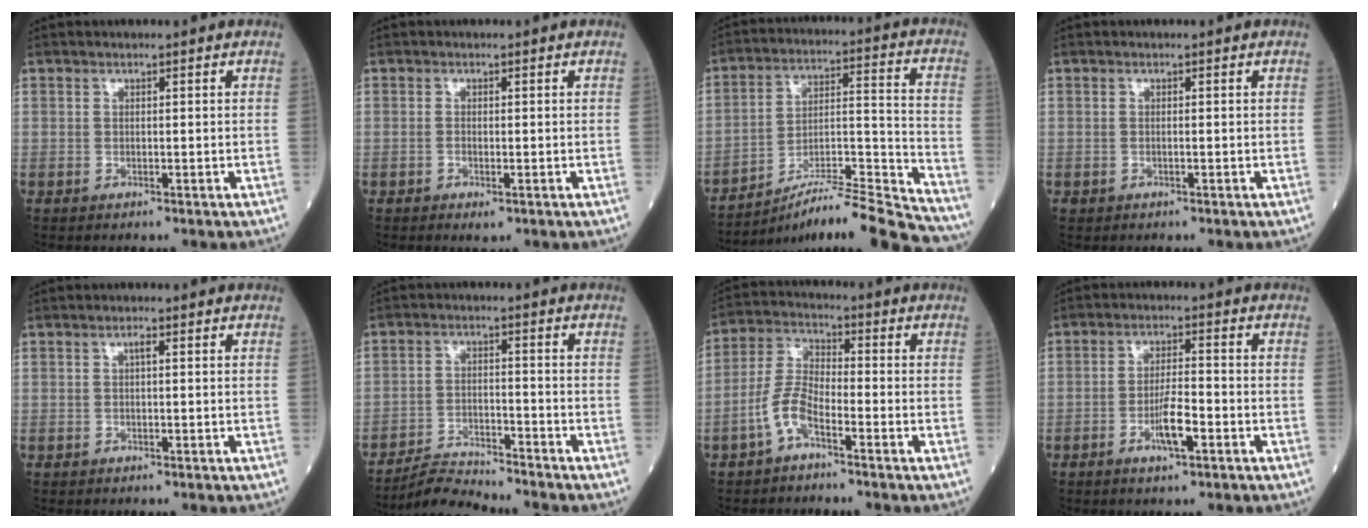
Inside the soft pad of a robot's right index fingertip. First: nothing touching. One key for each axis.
{"total": 1.5, "fx": -0.6, "fy": 0.5, "fz": 1.3, "tx": -0.022, "ty": -0.002, "tz": -0.003}
{"total": 19.0, "fx": -17.4, "fy": 0.2, "fz": 7.7, "tx": -0.107, "ty": 0.022, "tz": -0.276}
{"total": 0.0}
{"total": 0.8, "fx": 0.2, "fy": 0.1, "fz": 0.7, "tx": -0.014, "ty": 0.002, "tz": 0.004}
{"total": 5.6, "fx": -5.5, "fy": -0.9, "fz": -0.2, "tx": -0.002, "ty": -0.010, "tz": -0.098}
{"total": 5.9, "fx": -3.2, "fy": 2.0, "fz": 4.5, "tx": -0.107, "ty": 0.006, "tz": -0.068}
{"total": 5.1, "fx": -2.2, "fy": 0.8, "fz": 4.5, "tx": -0.087, "ty": -0.001, "tz": -0.039}